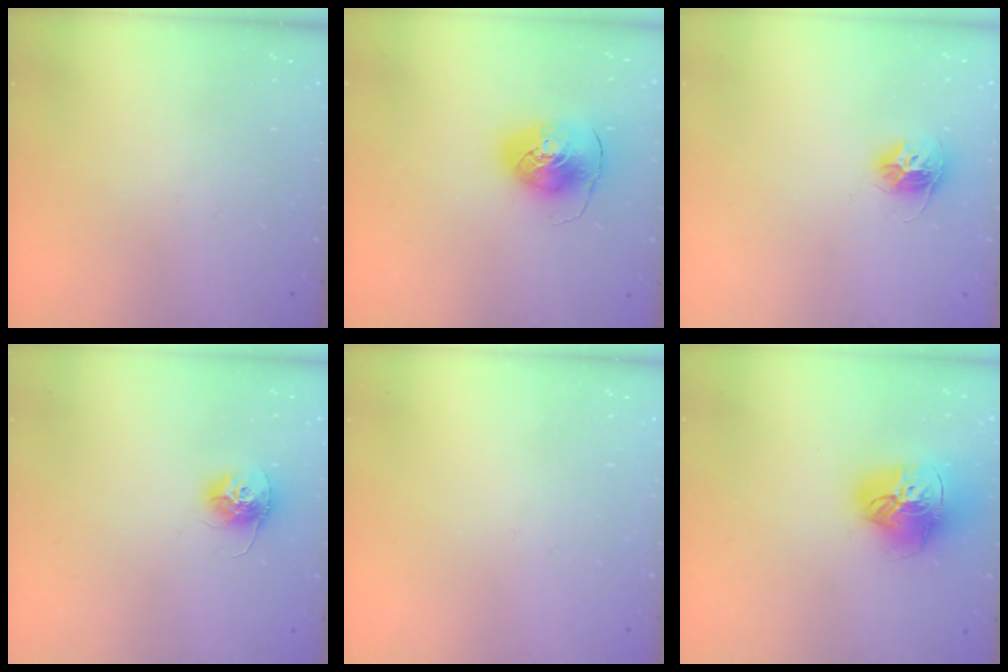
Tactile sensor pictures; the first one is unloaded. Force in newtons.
{"total": 9.7, "press": 9.6, "slide": 1.3}
{"total": 10.3, "press": 10.3, "slide": 0.8}
{"total": 11.2, "press": 11.2, "slide": 0.7}
{"total": 0.0}
{"total": 18.3, "press": 18.2, "slide": 2.1}